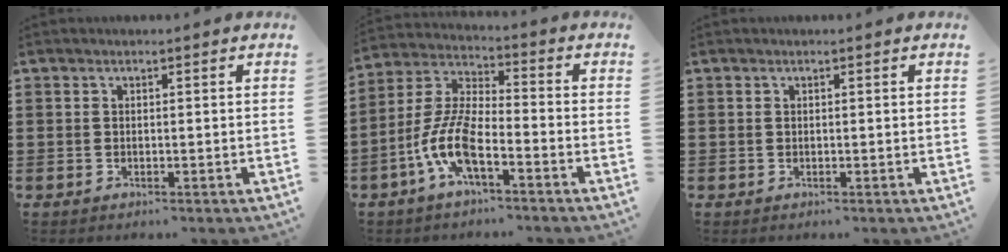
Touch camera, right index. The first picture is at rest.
{"total": 9.0, "force": [-4.7, 2.4, 7.3], "torque": [-0.185, -0.015, -0.096]}
{"total": 0.0}